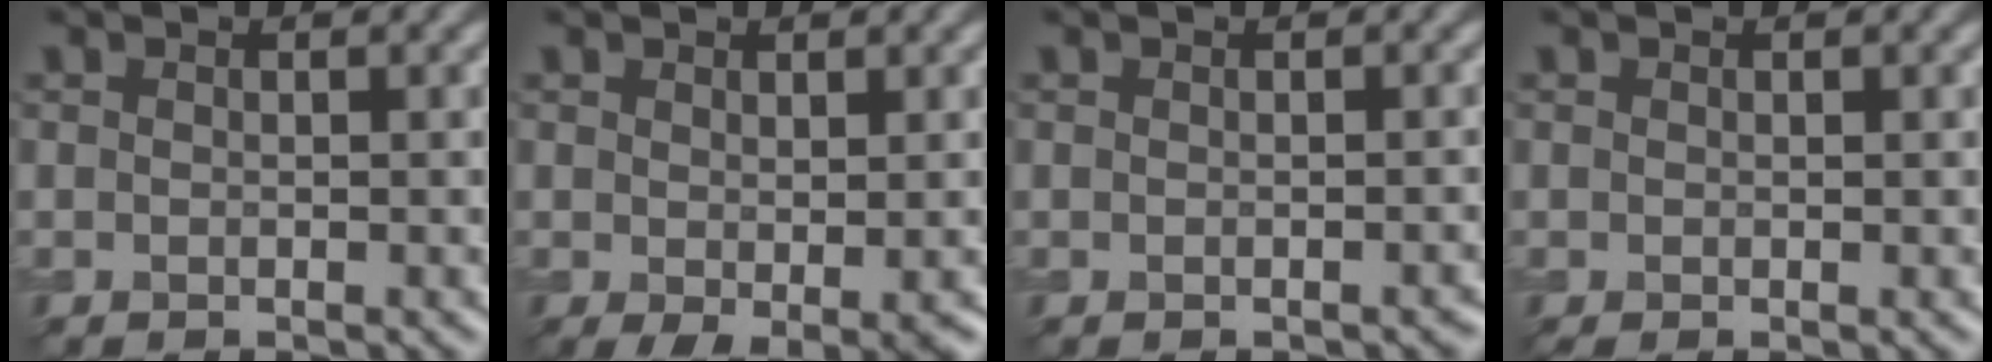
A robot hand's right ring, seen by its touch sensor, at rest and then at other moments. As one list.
[{"total": 2.2, "force": [-0.3, 0.7, 2.0], "torque": [-0.034, -0.007, 0.000]}, {"total": 0.6, "force": [-0.5, 0.1, 0.3], "torque": [-0.004, -0.002, -0.004]}, {"total": 0.5, "force": [-0.1, 0.1, 0.5], "torque": [-0.008, -0.004, -0.002]}]